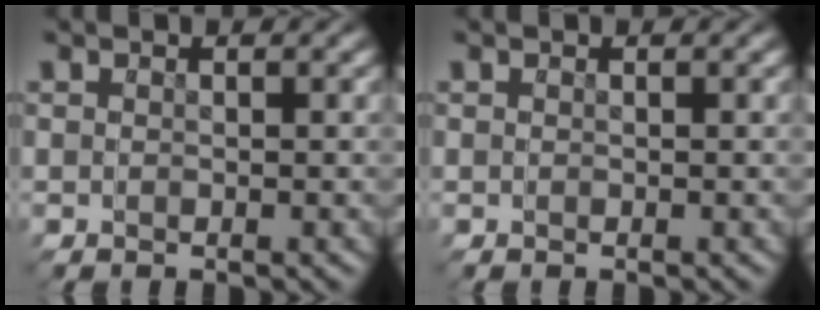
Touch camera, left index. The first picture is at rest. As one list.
[{"total": 0.0}]